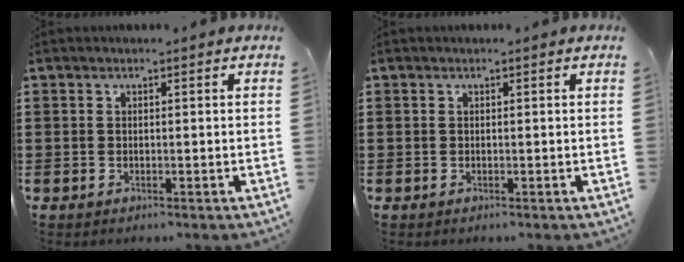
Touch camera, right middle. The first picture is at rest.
{"total": 0.0}